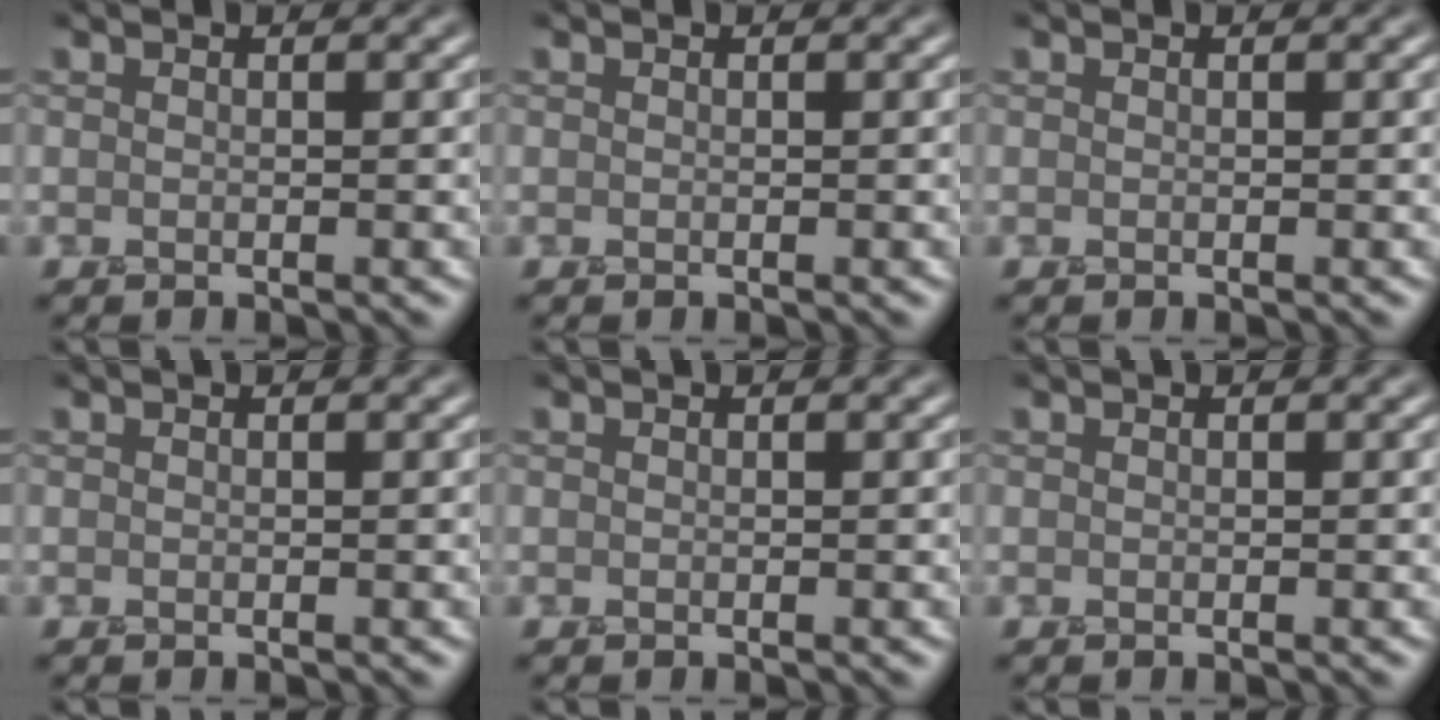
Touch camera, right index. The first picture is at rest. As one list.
[{"total": 0.0}, {"total": 0.0}, {"total": 0.0}, {"total": 0.0}, {"total": 0.0}]